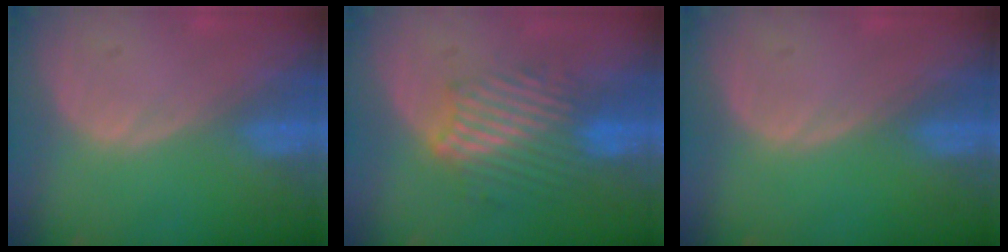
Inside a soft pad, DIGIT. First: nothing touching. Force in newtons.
{"total": 9.3, "press": 8.4, "slide": 3.9}
{"total": 0.0}